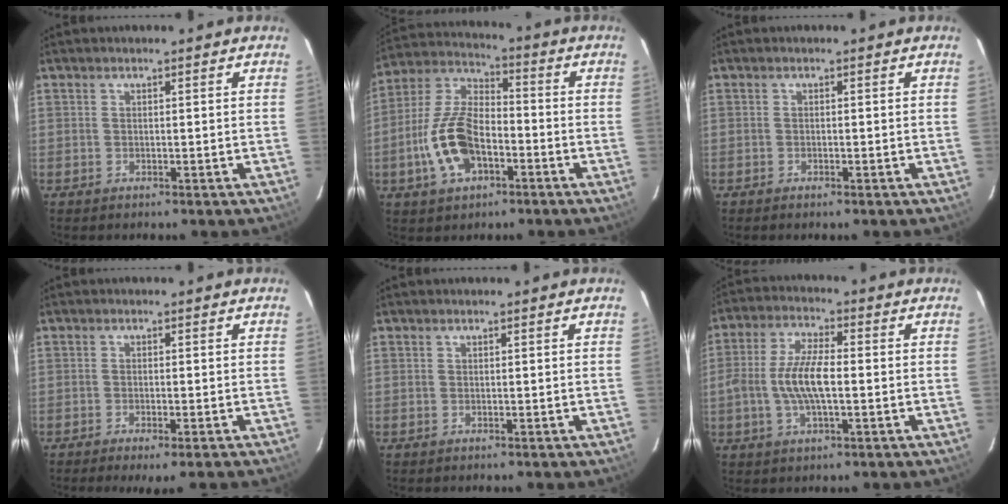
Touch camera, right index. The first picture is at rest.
{"total": 13.8, "force": [-4.9, 7.6, 10.3], "torque": [-0.221, 0.010, -0.087]}
{"total": 0.6, "force": [-0.5, 0.0, 0.3], "torque": [-0.006, 0.000, -0.011]}
{"total": 3.9, "force": [-3.0, -0.1, 2.5], "torque": [-0.051, -0.016, -0.050]}
{"total": 0.0}
{"total": 8.9, "force": [-1.3, 3.0, 8.3], "torque": [-0.171, 0.006, -0.026]}